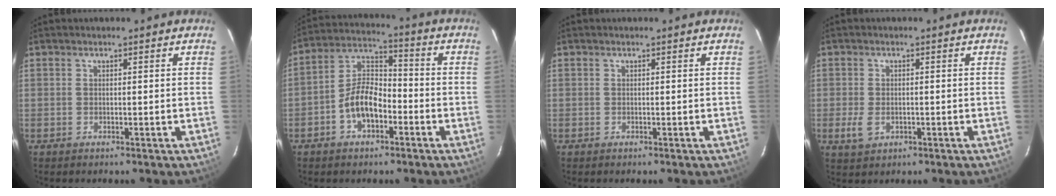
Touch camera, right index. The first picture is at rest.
{"total": 9.3, "force": [-4.0, 5.2, 6.6], "torque": [-0.128, 0.031, -0.066]}
{"total": 0.0}
{"total": 3.8, "force": [-1.0, 2.8, 2.3], "torque": [-0.052, -0.002, -0.013]}